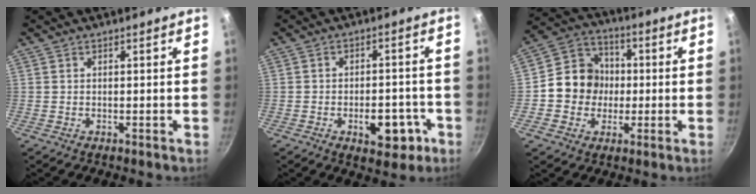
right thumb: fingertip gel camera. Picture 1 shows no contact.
{"total": 8.7, "force": [-3.3, 5.0, 6.3], "torque": [-0.054, 0.019, -0.037]}
{"total": 11.2, "force": [-0.7, 10.1, 4.7], "torque": [-0.042, 0.023, -0.031]}